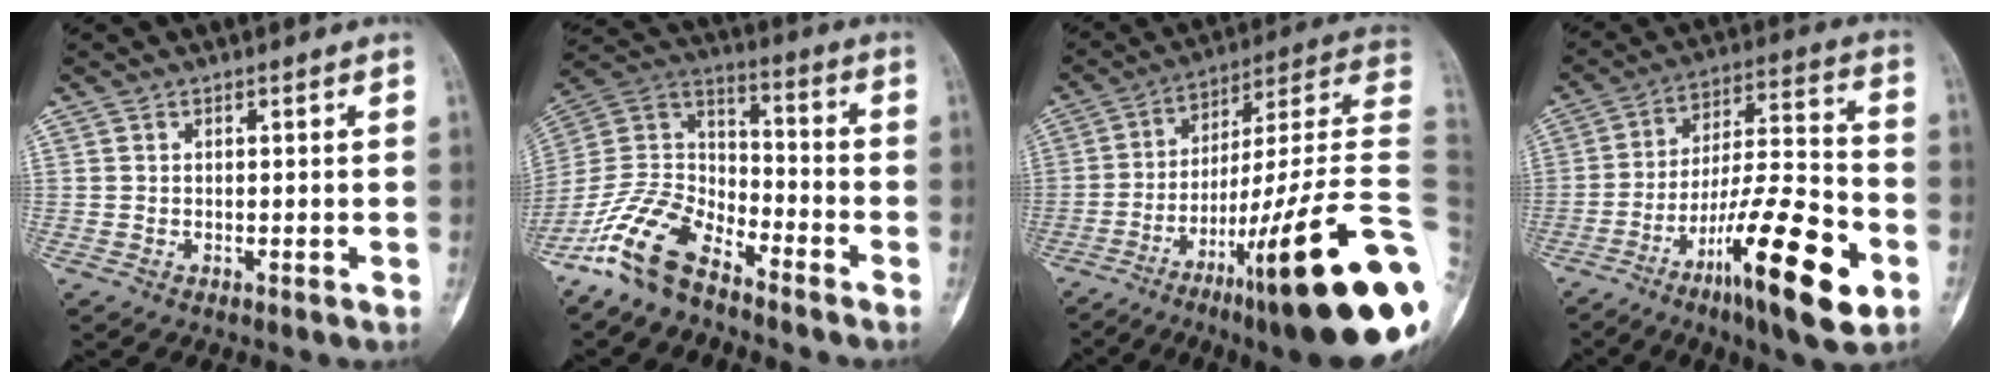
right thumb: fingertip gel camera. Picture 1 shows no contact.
{"total": 13.8, "force": [-10.4, 5.8, 6.9], "torque": [-0.130, 0.075, -0.211]}
{"total": 32.8, "force": [-11.1, 5.2, 30.4], "torque": [-0.352, 0.067, -0.172]}
{"total": 21.7, "force": [-9.8, 5.0, 18.7], "torque": [-0.316, 0.052, -0.157]}